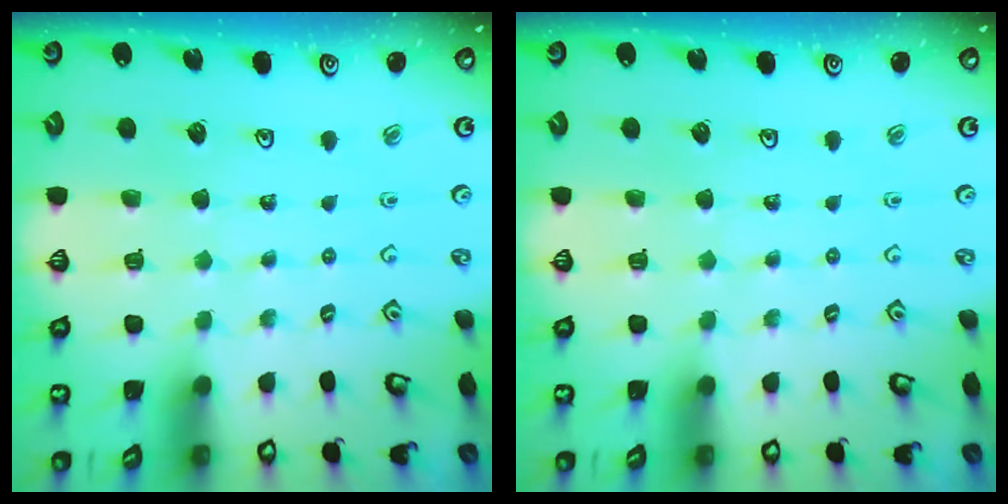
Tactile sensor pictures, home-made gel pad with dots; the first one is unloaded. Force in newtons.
{"total": 0.0}